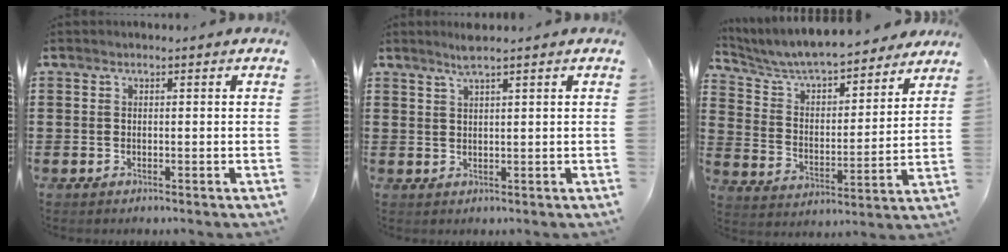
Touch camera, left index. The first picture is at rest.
{"total": 2.6, "force": [2.0, -0.1, 1.7], "torque": [-0.037, 0.002, 0.037]}
{"total": 6.7, "force": [6.4, 0.8, 1.7], "torque": [-0.065, -0.049, 0.108]}